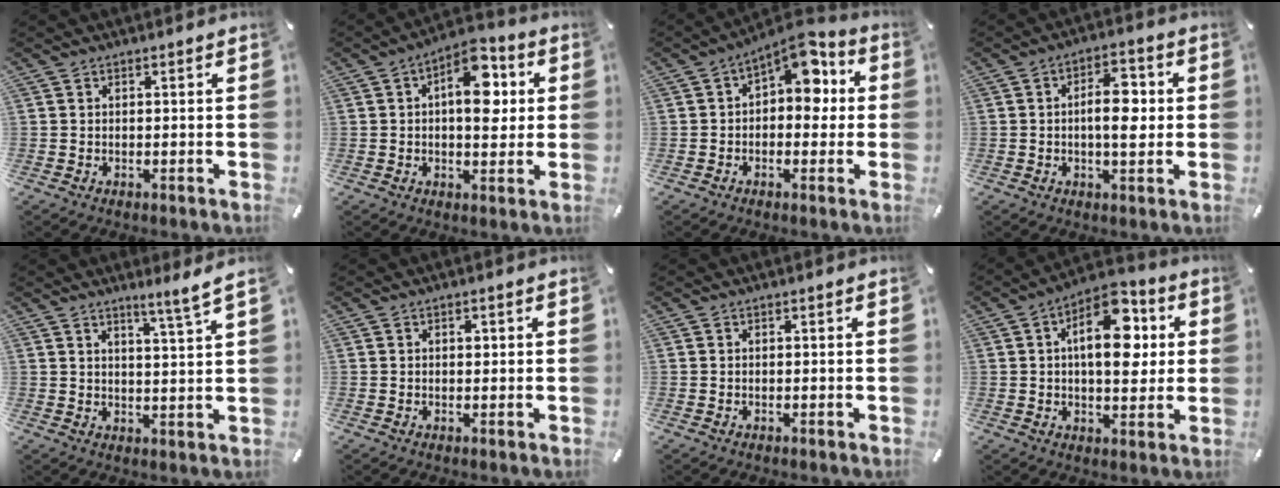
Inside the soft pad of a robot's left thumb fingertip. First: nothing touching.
{"total": 11.8, "force": [2.6, 6.4, 9.6], "torque": [-0.122, -0.011, 0.041]}
{"total": 9.4, "force": [3.9, 5.3, 6.7], "torque": [-0.086, -0.027, 0.063]}
{"total": 9.1, "force": [0.1, 4.4, 8.0], "torque": [-0.119, 0.004, -0.006]}
{"total": 5.2, "force": [4.3, -0.8, 2.8], "torque": [-0.050, -0.030, 0.072]}
{"total": 1.0, "force": [0.3, 0.7, 0.6], "torque": [-0.006, -0.001, 0.003]}
{"total": 0.0}
{"total": 14.9, "force": [3.9, 8.1, 11.9], "torque": [-0.160, -0.012, 0.063]}